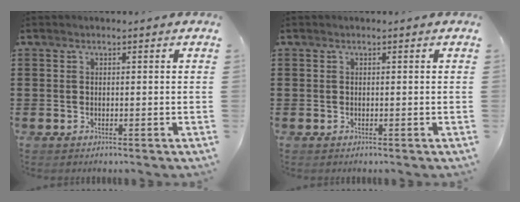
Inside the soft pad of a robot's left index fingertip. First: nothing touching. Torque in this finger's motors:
{"motor_torque": [0.00, 0.00, 0.00, 0.00]}